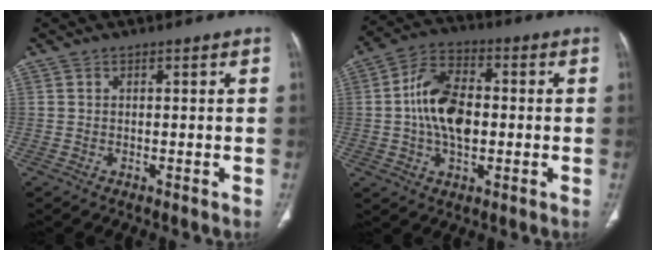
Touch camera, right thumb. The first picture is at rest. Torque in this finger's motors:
{"motor_torque": [2.57, 2.44, 1.71, -0.26, 0.26]}